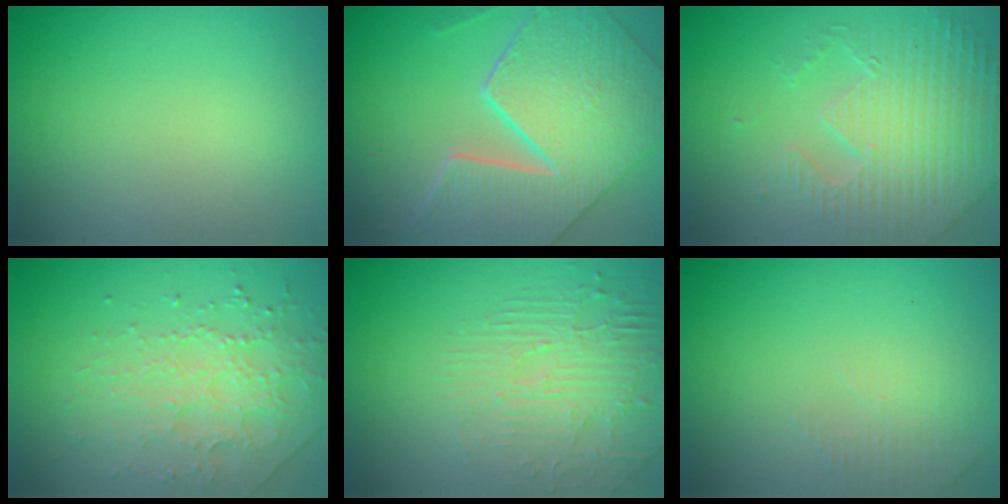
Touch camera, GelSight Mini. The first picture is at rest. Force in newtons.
{"total": 9.3, "press": 6.8, "slide": 6.4}
{"total": 5.3, "press": 4.7, "slide": 2.4}
{"total": 4.5, "press": 3.2, "slide": 3.2}
{"total": 2.6, "press": 2.1, "slide": 1.5}
{"total": 1.5, "press": 1.5, "slide": 0.4}